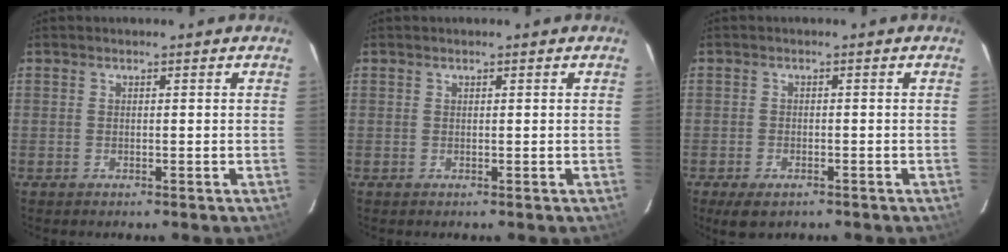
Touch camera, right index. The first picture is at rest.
{"total": 0.0}
{"total": 4.0, "force": [-2.7, 2.0, 2.2], "torque": [-0.052, -0.014, -0.044]}